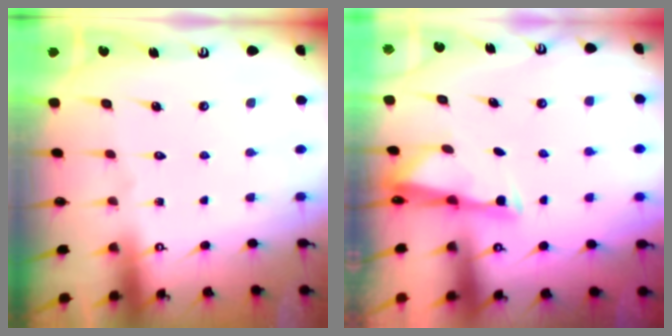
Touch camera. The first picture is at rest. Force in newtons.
{"total": 2.9, "press": 2.9, "slide": 0.6}